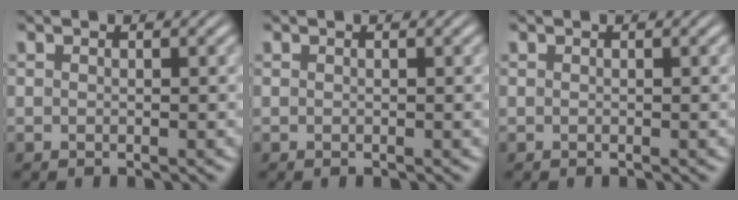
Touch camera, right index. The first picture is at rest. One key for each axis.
{"total": 0.0}
{"total": 0.0}